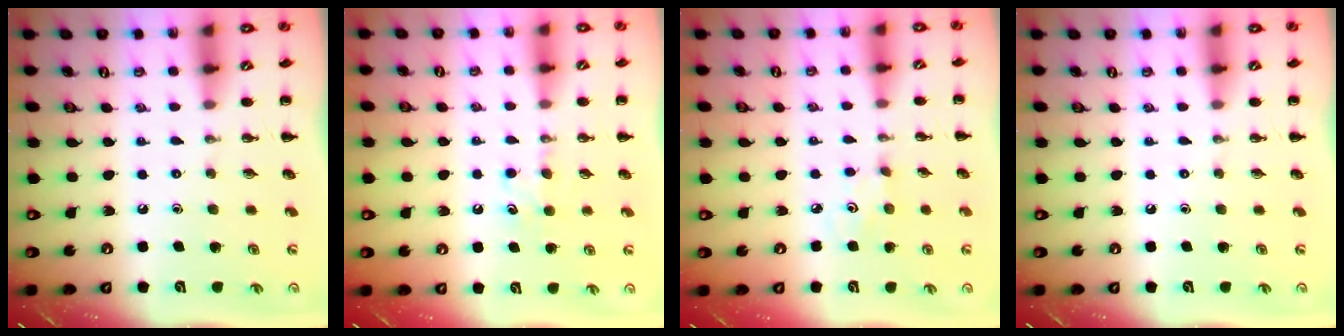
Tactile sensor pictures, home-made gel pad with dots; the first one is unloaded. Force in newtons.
{"total": 5.7, "press": 5.5, "slide": 1.5}
{"total": 2.7, "press": 2.6, "slide": 0.6}
{"total": 0.0}